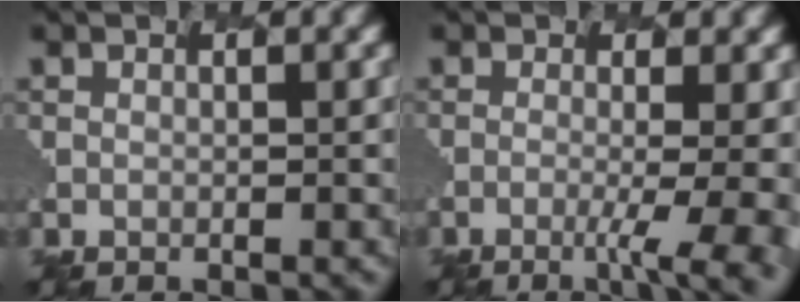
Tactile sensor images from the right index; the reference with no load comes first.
{"total": 4.9, "force": [-1.5, 1.2, 4.5], "torque": [-0.072, -0.014, -0.018]}